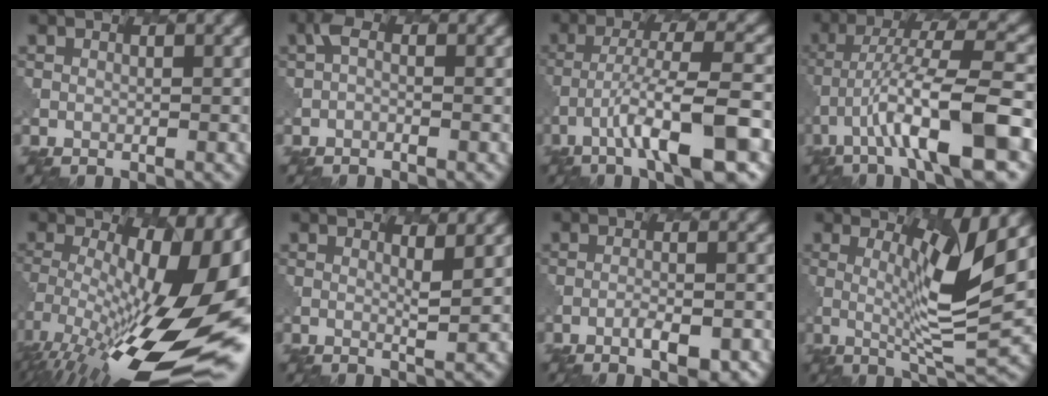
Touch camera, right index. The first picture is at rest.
{"total": 0.8, "force": [-0.4, 0.5, 0.6], "torque": [-0.017, -0.001, -0.008]}
{"total": 8.8, "force": [-4.2, 1.6, 7.6], "torque": [-0.122, 0.010, -0.066]}
{"total": 9.8, "force": [-4.1, 1.9, 8.7], "torque": [-0.152, 0.017, -0.064]}
{"total": 17.7, "force": [-4.0, 6.0, 16.2], "torque": [-0.261, 0.002, -0.057]}
{"total": 1.6, "force": [1.0, 0.3, 1.3], "torque": [-0.020, -0.002, 0.015]}
{"total": 3.3, "force": [-1.8, 0.8, 2.7], "torque": [-0.050, -0.001, -0.024]}
{"total": 7.0, "force": [1.9, 1.2, 6.6], "torque": [-0.108, -0.010, 0.040]}